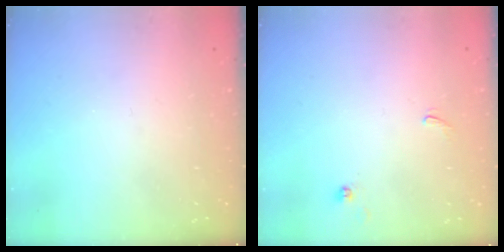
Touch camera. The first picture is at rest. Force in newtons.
{"total": 0.5, "press": 0.4, "slide": 0.4}